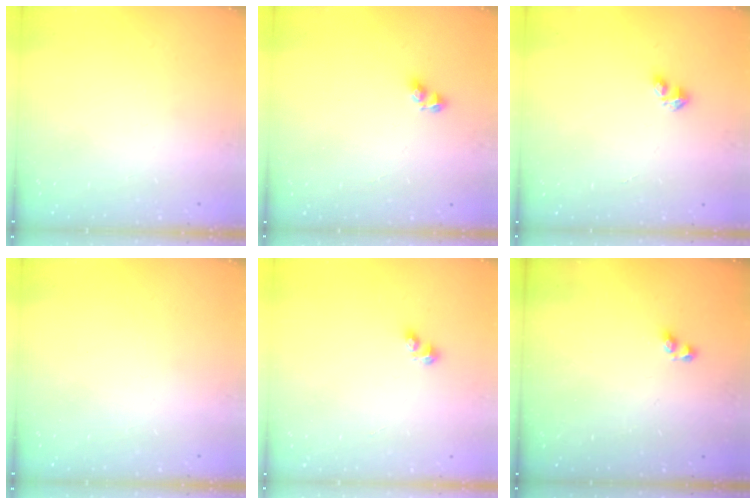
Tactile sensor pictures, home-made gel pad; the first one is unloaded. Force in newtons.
{"total": 2.9, "press": 2.6, "slide": 1.1}
{"total": 2.9, "press": 2.9, "slide": 0.5}
{"total": 0.0}
{"total": 2.5, "press": 2.5, "slide": 0.4}
{"total": 2.9, "press": 2.9, "slide": 0.6}